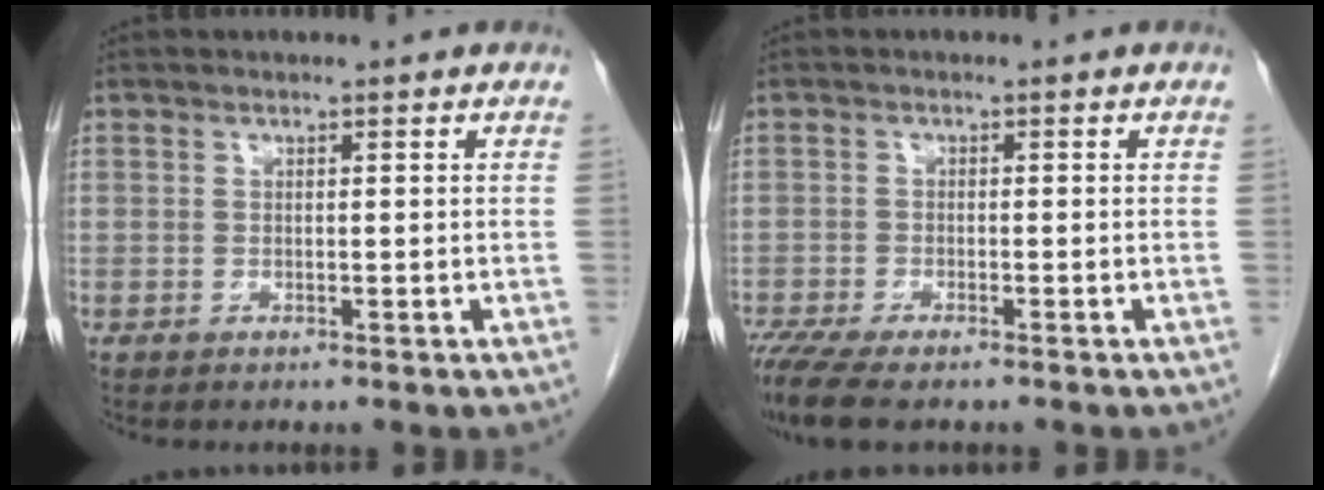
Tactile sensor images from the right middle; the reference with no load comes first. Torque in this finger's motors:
{"motor_torque": [1.11, -0.76, 0.16, 0.09]}